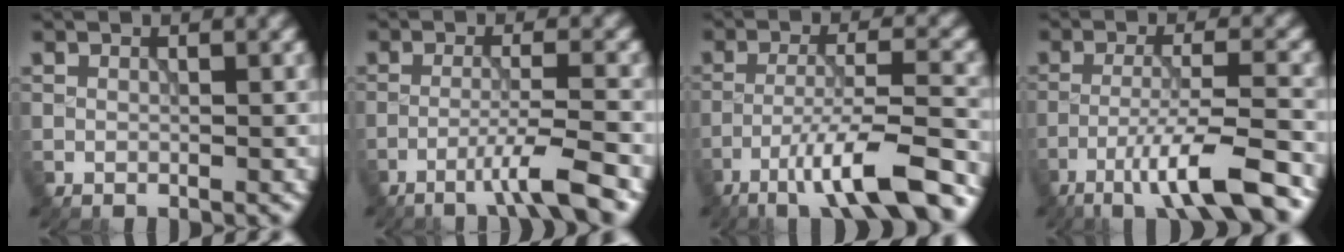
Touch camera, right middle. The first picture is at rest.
{"total": 4.7, "force": [-2.8, 0.1, 3.8], "torque": [-0.063, 0.009, -0.061]}
{"total": 9.4, "force": [-5.8, 1.7, 7.2], "torque": [-0.118, 0.008, -0.099]}
{"total": 8.1, "force": [-4.9, 1.2, 6.3], "torque": [-0.107, 0.003, -0.086]}